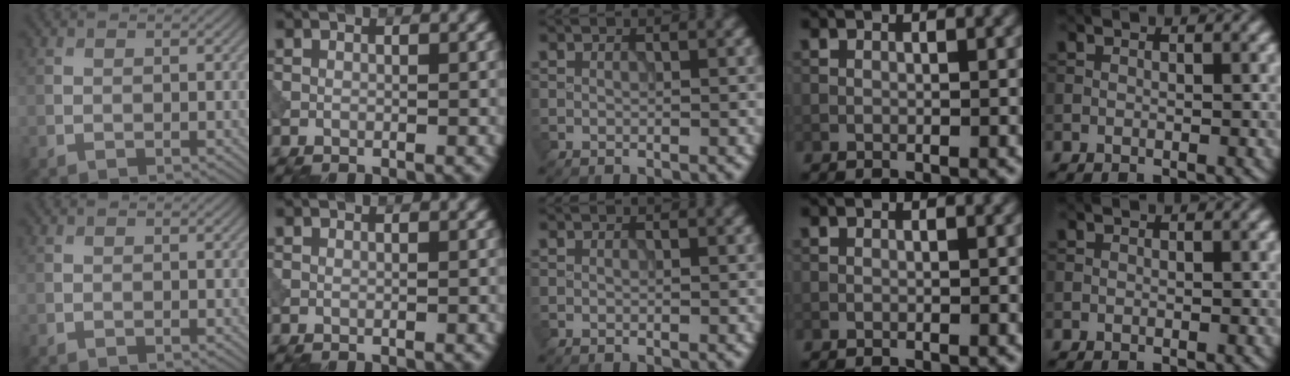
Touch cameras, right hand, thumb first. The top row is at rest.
{}